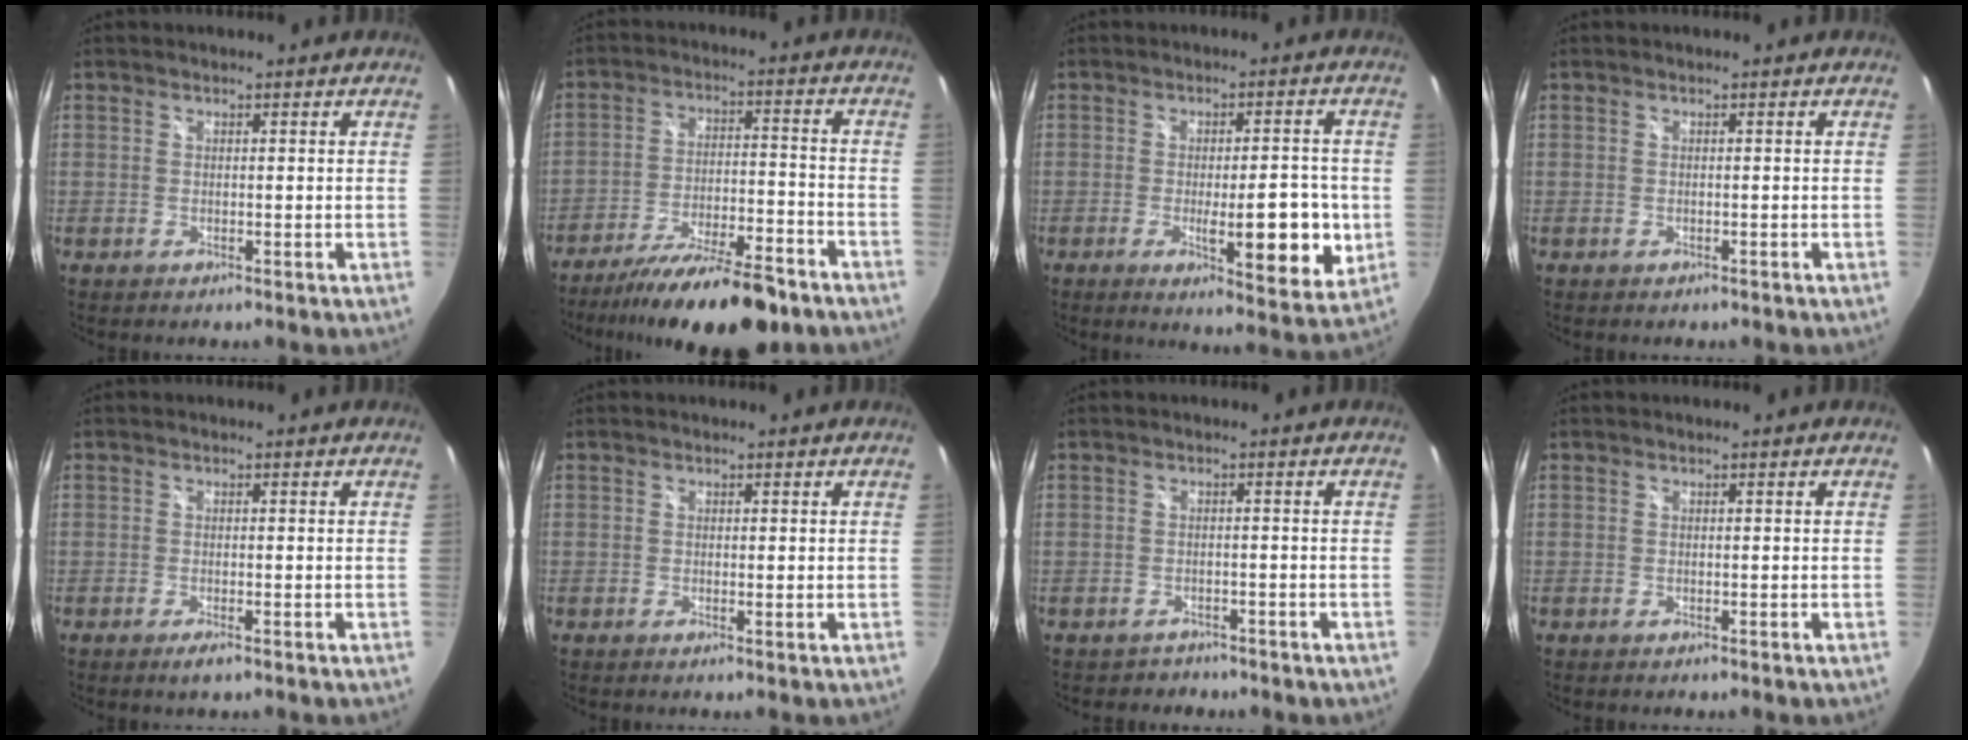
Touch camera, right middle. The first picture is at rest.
{"total": 17.7, "force": [-14.2, 3.7, 9.9], "torque": [-0.182, -0.027, -0.219]}
{"total": 11.2, "force": [-2.2, 2.8, 10.6], "torque": [-0.155, -0.021, -0.028]}
{"total": 0.8, "force": [-0.6, 0.4, 0.1], "torque": [-0.004, -0.001, -0.006]}
{"total": 1.7, "force": [-1.0, 0.3, 1.3], "torque": [-0.024, -0.008, -0.017]}
{"total": 0.5, "force": [0.2, -0.3, 0.4], "torque": [-0.006, -0.002, 0.002]}
{"total": 3.5, "force": [-2.7, 2.1, 0.3], "torque": [-0.009, -0.002, -0.034]}
{"total": 0.0}